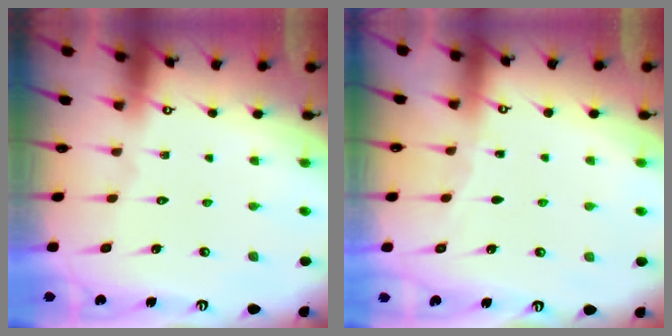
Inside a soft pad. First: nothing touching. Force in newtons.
{"total": 2.9, "press": 2.8, "slide": 0.3}